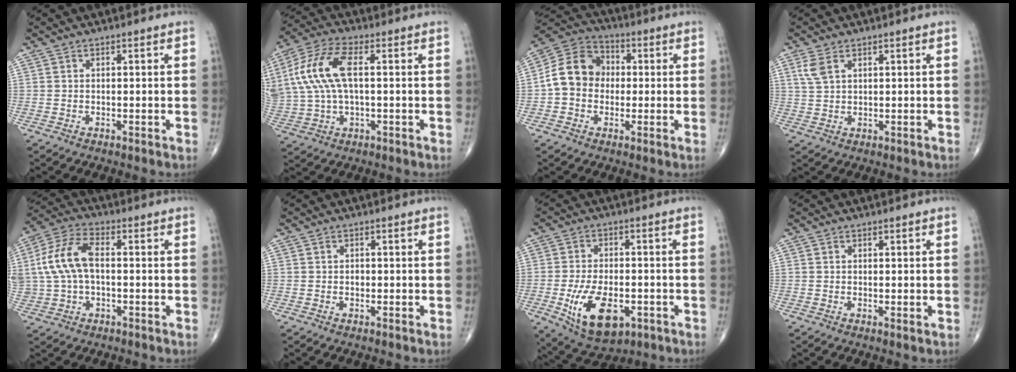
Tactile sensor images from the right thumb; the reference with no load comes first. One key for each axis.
{"total": 14.8, "fx": 2.6, "fy": 7.0, "fz": 12.8, "tx": -0.292, "ty": 0.023, "tz": 0.052}
{"total": 11.0, "fx": -0.2, "fy": 9.2, "fz": 6.0, "tx": -0.093, "ty": 0.034, "tz": -0.017}
{"total": 3.3, "fx": 1.8, "fy": 1.5, "fz": 2.3, "tx": -0.055, "ty": 0.005, "tz": 0.046}
{"total": 11.4, "fx": 0.7, "fy": 6.5, "fz": 9.3, "tx": -0.205, "ty": 0.029, "tz": 0.012}
{"total": 0.9, "fx": -0.1, "fy": 0.7, "fz": 0.5, "tx": -0.005, "ty": 0.002, "tz": -0.003}
{"total": 13.1, "fx": -4.3, "fy": 7.1, "fz": 10.2, "tx": -0.165, "ty": 0.003, "tz": -0.058}
{"total": 0.6, "fx": 0.0, "fy": 0.2, "fz": 0.5, "tx": -0.013, "ty": -0.004, "tz": -0.001}